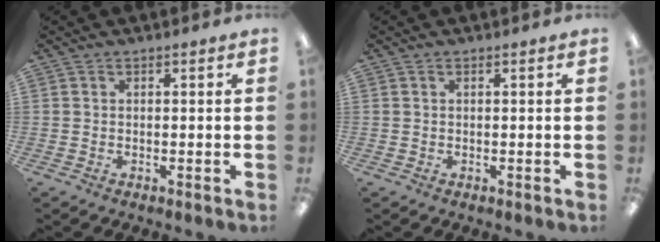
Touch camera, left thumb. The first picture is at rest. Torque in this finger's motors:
{"motor_torque": [-0.05, 0.17, 0.26, -0.02, 0.00]}